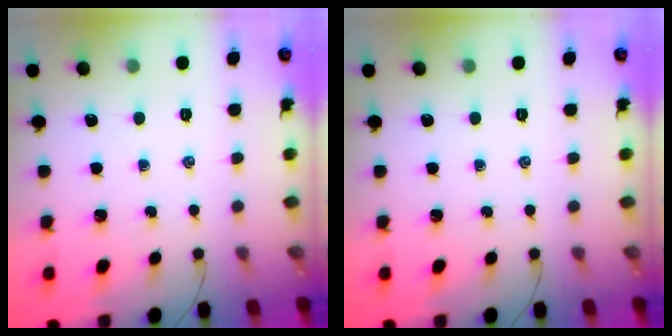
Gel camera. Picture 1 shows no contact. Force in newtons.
{"total": 0.0}